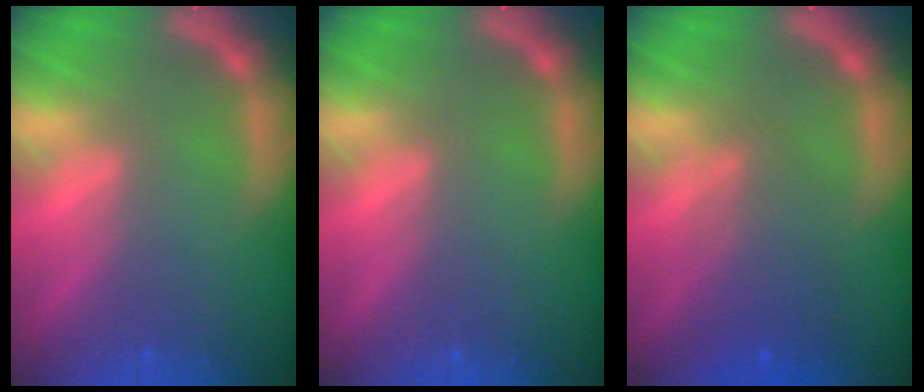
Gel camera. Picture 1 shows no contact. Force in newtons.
{"total": 0.0}
{"total": 4.1}